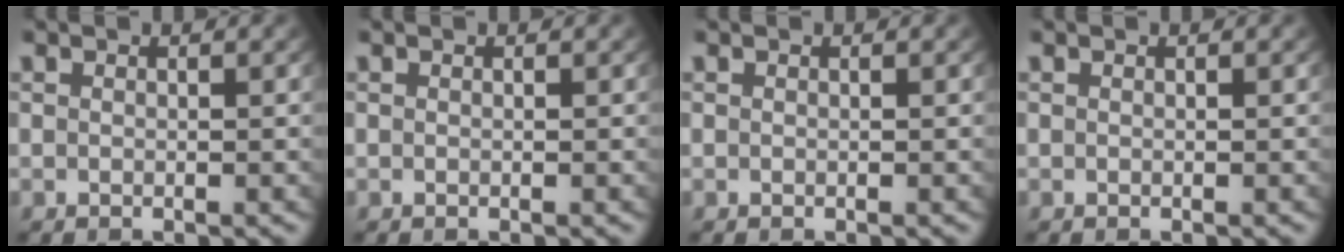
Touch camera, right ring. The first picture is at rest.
{"total": 0.0}
{"total": 0.0}
{"total": 0.0}